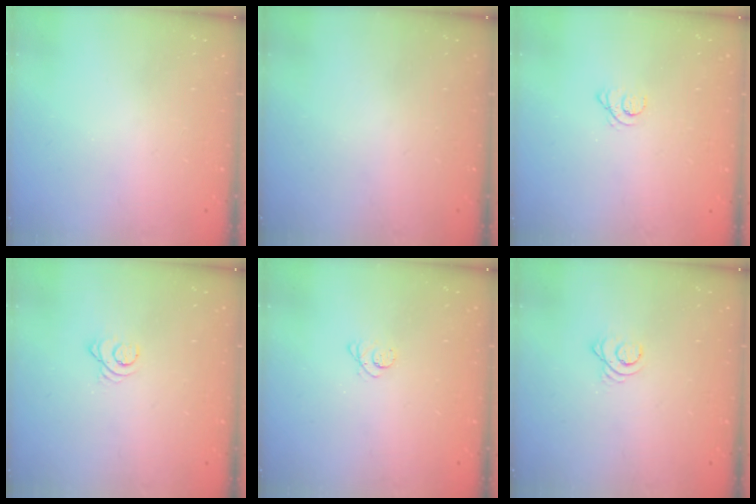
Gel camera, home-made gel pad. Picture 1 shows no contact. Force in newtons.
{"total": 0.0}
{"total": 1.4, "press": 1.4, "slide": 0.2}
{"total": 2.8, "press": 2.8, "slide": 0.3}
{"total": 2.6, "press": 2.5, "slide": 0.3}
{"total": 2.9, "press": 2.9, "slide": 0.4}